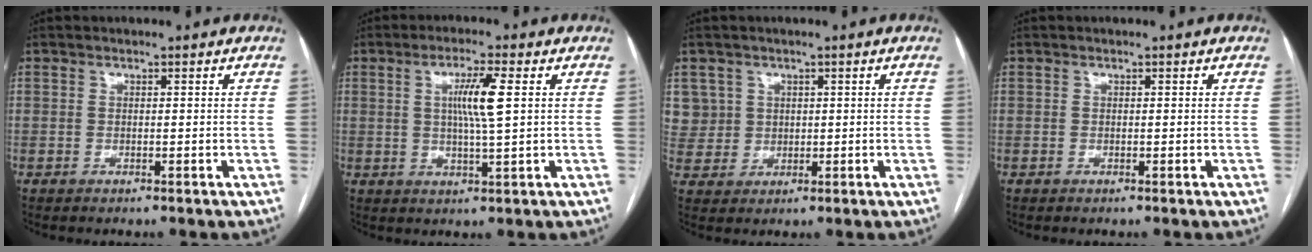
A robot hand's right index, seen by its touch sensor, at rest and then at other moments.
{"total": 6.2, "force": [1.3, -0.1, 6.0], "torque": [-0.114, -0.001, 0.023]}
{"total": 6.0, "force": [2.3, 5.6, -0.1], "torque": [0.005, 0.012, 0.057]}
{"total": 0.0}